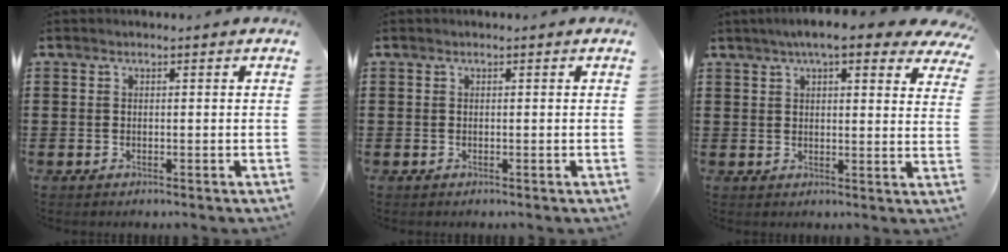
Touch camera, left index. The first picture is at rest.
{"total": 0.0}
{"total": 7.2, "force": [5.6, 0.9, 4.4], "torque": [-0.091, -0.006, 0.099]}